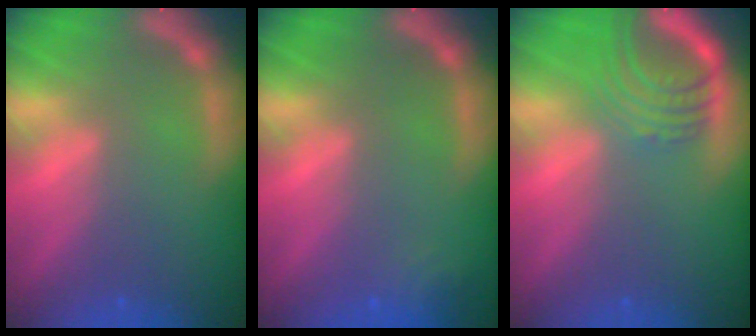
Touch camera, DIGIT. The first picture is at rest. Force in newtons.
{"total": 1.9}
{"total": 6.1}